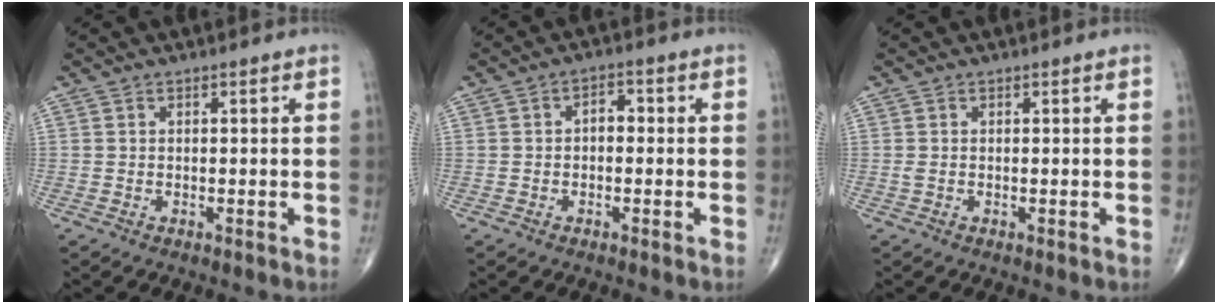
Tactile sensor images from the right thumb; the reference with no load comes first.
{"total": 2.6, "force": [-0.2, 1.7, 1.9], "torque": [-0.015, 0.010, -0.011]}
{"total": 0.6, "force": [0.0, 0.3, 0.5], "torque": [-0.014, 0.001, 0.001]}